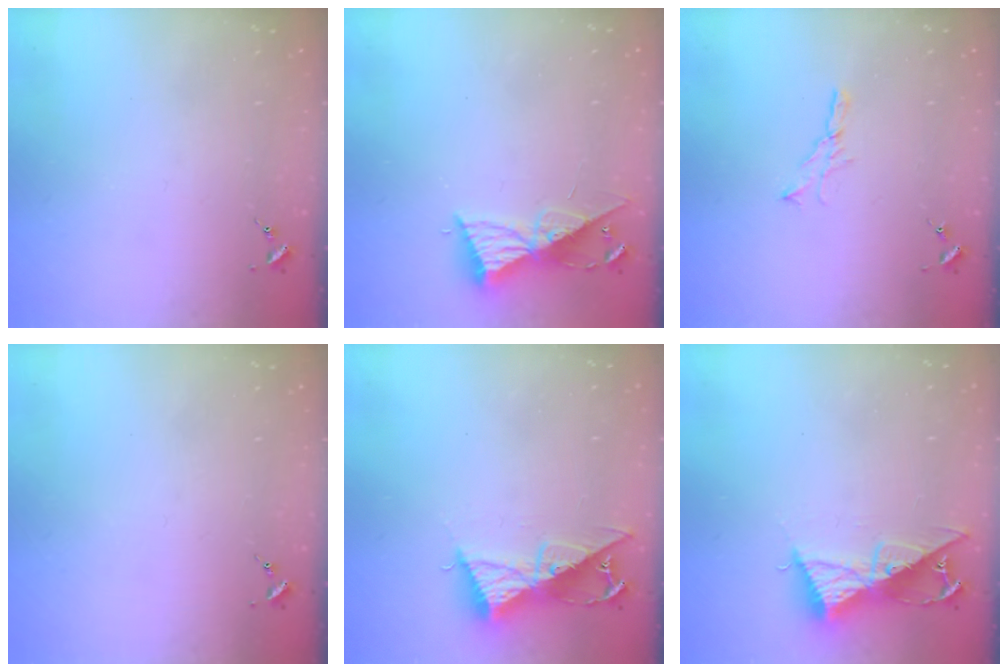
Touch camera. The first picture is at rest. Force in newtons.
{"total": 9.5, "press": 9.5, "slide": 0.5}
{"total": 4.9, "press": 4.8, "slide": 0.5}
{"total": 0.0}
{"total": 12.4, "press": 12.4, "slide": 1.0}
{"total": 12.4, "press": 12.4, "slide": 1.0}